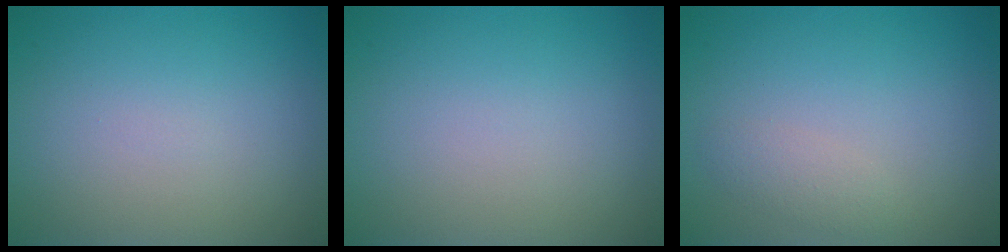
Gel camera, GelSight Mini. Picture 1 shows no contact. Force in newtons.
{"total": 0.0}
{"total": 1.4, "press": 1.4, "slide": 0.1}